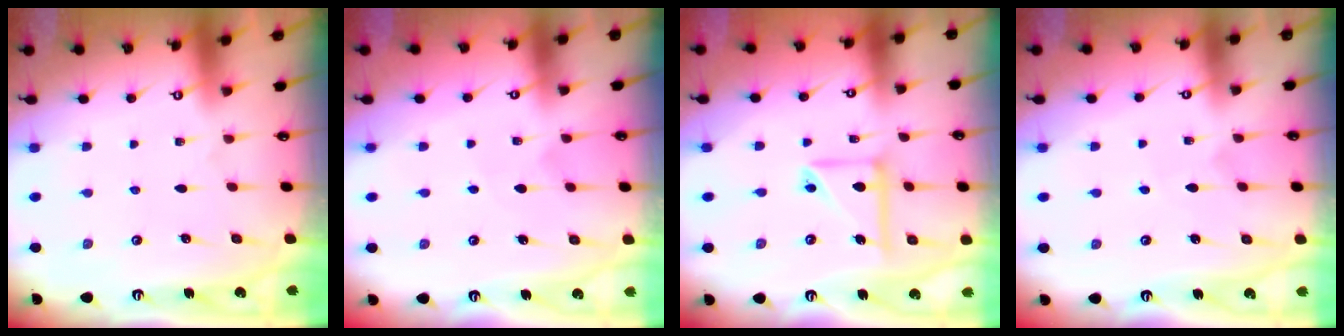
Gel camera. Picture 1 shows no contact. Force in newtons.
{"total": 3.2, "press": 3.2, "slide": 0.2}
{"total": 11.2, "press": 11.1, "slide": 1.6}
{"total": 3.4, "press": 3.4, "slide": 0.3}